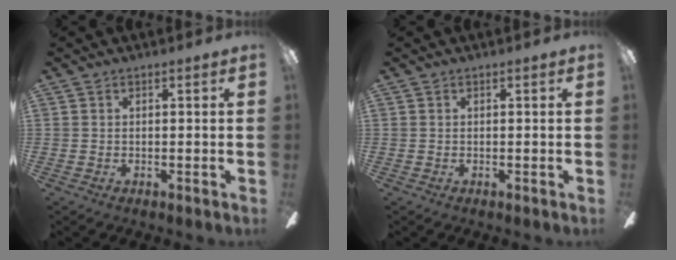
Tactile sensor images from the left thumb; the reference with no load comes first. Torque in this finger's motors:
{"motor_torque": [0.01, 0.01, -0.01, 0.01, 0.00]}